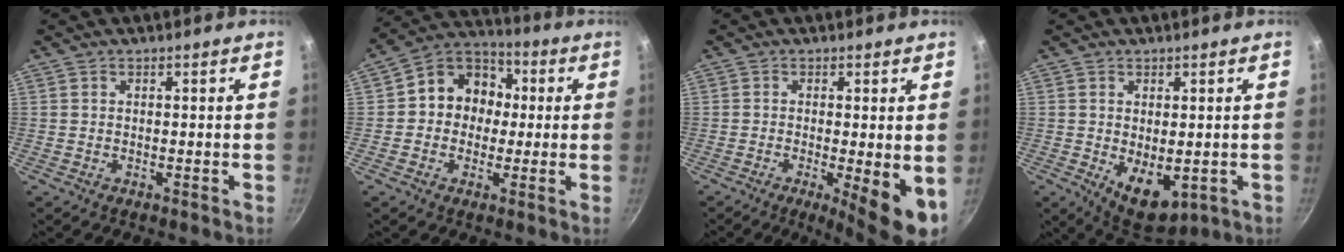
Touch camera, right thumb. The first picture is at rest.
{"total": 11.6, "force": [0.5, 10.1, 5.7], "torque": [-0.043, 0.029, -0.014]}
{"total": 8.6, "force": [-1.7, 1.9, 8.2], "torque": [-0.106, -0.010, -0.017]}
{"total": 8.3, "force": [-1.1, 4.8, 6.7], "torque": [-0.081, -0.015, 0.001]}